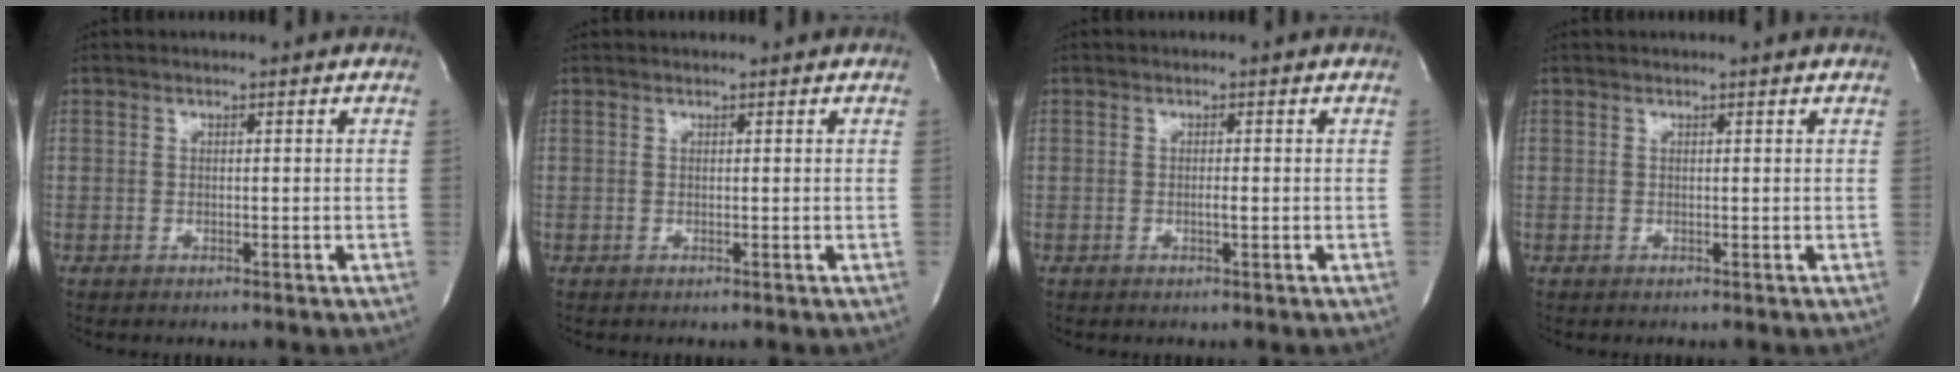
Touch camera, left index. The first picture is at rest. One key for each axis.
{"total": 0.5, "fx": 0.5, "fy": 0.0, "fz": 0.0, "tx": 0.000, "ty": 0.007, "tz": 0.009}
{"total": 0.8, "fx": -0.3, "fy": 0.0, "fz": 0.7, "tx": -0.017, "ty": -0.001, "tz": -0.004}
{"total": 1.0, "fx": 0.9, "fy": -0.2, "fz": 0.3, "tx": -0.010, "ty": 0.000, "tz": 0.014}